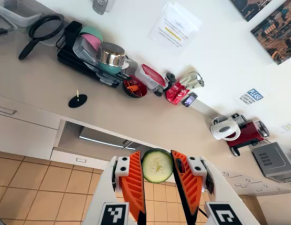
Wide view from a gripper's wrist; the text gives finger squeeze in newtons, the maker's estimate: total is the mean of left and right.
{"total": 8.4, "left": 8.3, "right": 8.5}